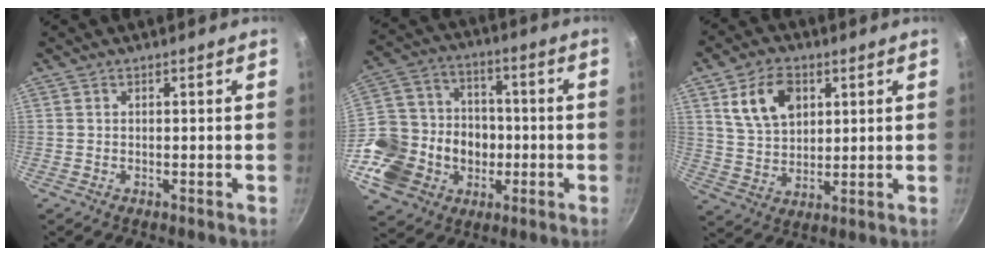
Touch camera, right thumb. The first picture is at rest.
{"total": 19.4, "force": [-4.7, 16.2, 9.7], "torque": [-0.161, 0.047, -0.077]}
{"total": 10.9, "force": [4.4, 7.2, 6.9], "torque": [-0.101, -0.011, 0.086]}